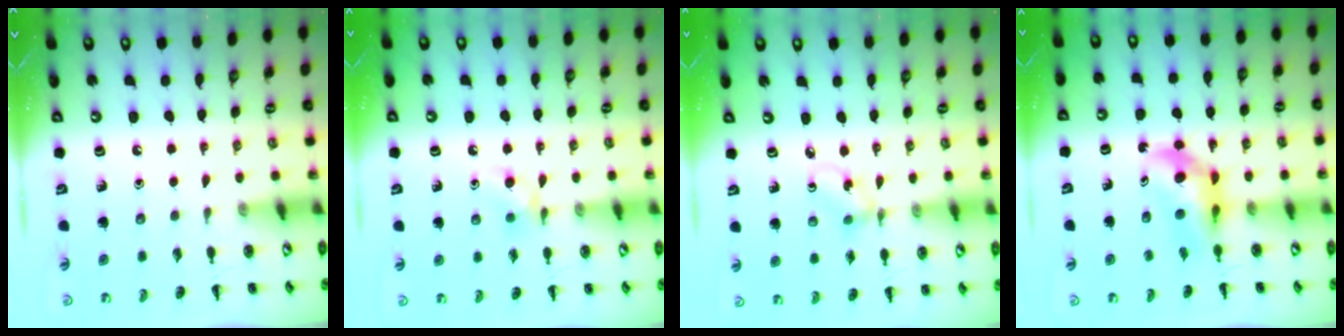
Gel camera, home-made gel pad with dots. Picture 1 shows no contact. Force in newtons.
{"total": 5.0, "press": 4.7, "slide": 1.7}
{"total": 2.4, "press": 2.4, "slide": 0.6}
{"total": 5.7, "press": 5.5, "slide": 1.4}